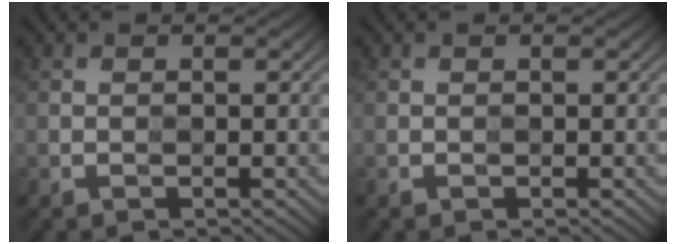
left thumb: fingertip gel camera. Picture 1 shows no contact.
{"total": 0.0}